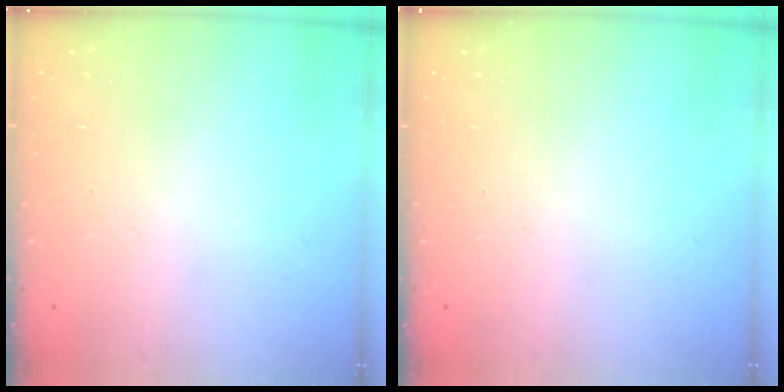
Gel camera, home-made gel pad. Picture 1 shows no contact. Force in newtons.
{"total": 0.0}